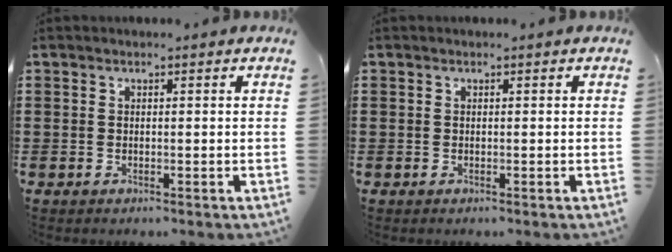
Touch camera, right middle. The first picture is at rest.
{"total": 0.0}